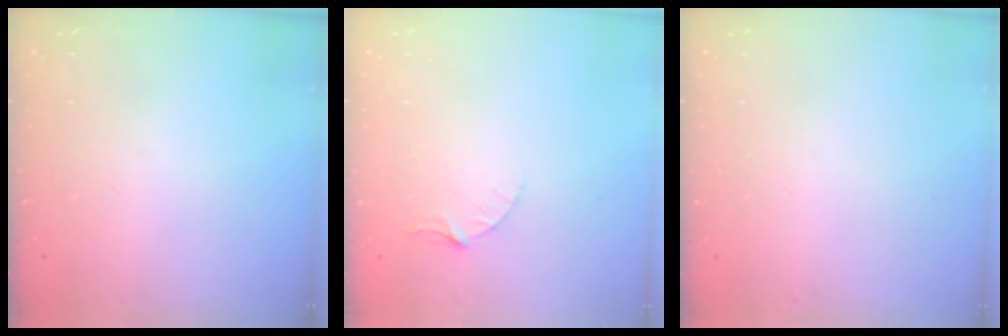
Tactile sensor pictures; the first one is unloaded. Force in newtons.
{"total": 3.5, "press": 3.4, "slide": 0.4}
{"total": 0.0}